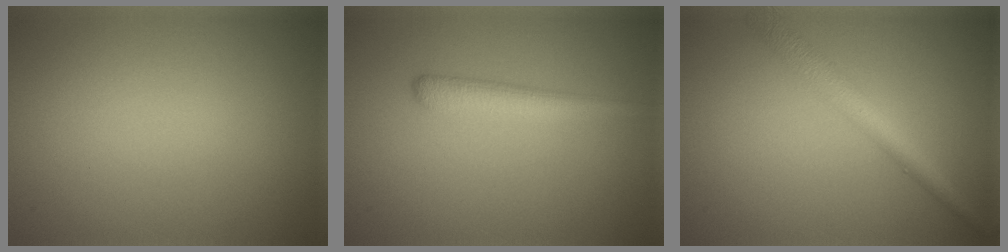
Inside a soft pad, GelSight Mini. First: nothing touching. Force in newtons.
{"total": 2.9, "press": 2.9, "slide": 0.1}
{"total": 3.3, "press": 3.3, "slide": 0.1}